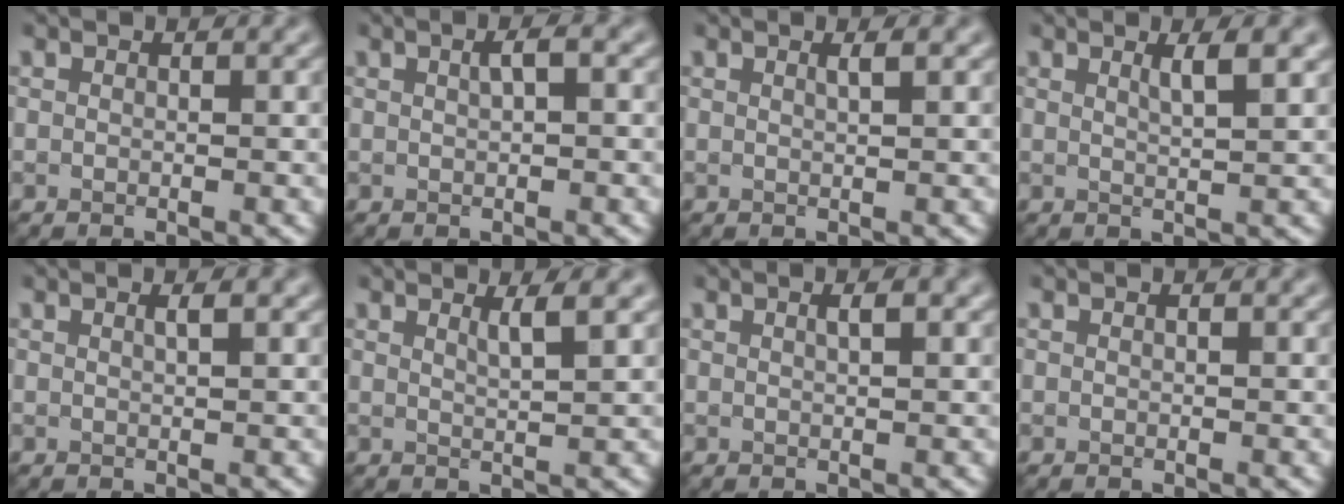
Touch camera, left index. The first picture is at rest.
{"total": 1.4, "force": [0.5, 0.2, 1.3], "torque": [-0.025, 0.007, 0.007]}
{"total": 1.2, "force": [0.6, 0.3, 1.0], "torque": [-0.008, 0.002, 0.004]}
{"total": 2.6, "force": [1.2, 0.7, 2.2], "torque": [-0.021, 0.003, 0.014]}
{"total": 1.2, "force": [0.5, 0.3, 1.1], "torque": [-0.011, 0.004, 0.002]}
{"total": 2.1, "force": [1.1, 0.4, 1.7], "torque": [-0.017, 0.003, 0.012]}
{"total": 1.3, "force": [0.5, 0.3, 1.1], "torque": [-0.014, 0.003, 0.003]}
{"total": 0.0}